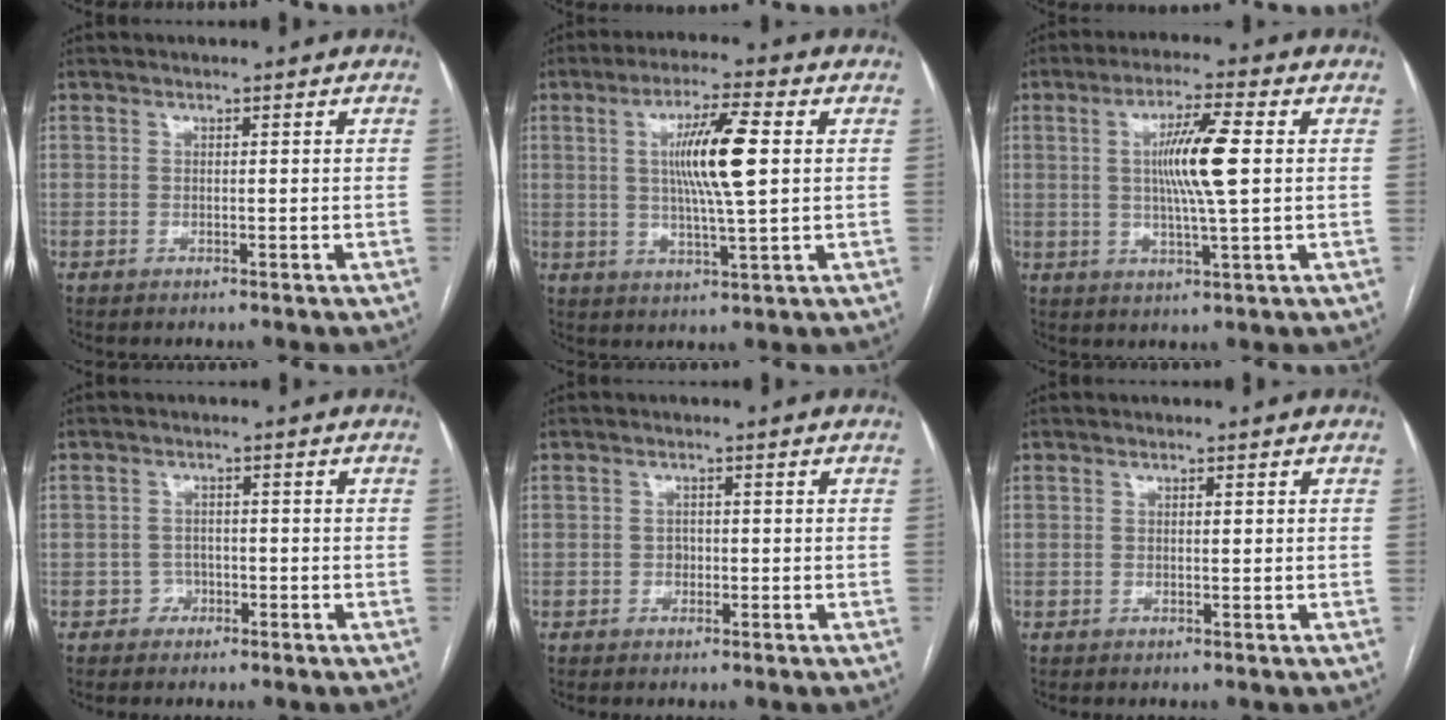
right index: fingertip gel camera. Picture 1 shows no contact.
{"total": 10.2, "force": [1.7, 0.5, 10.0], "torque": [-0.182, 0.001, 0.031]}
{"total": 9.0, "force": [1.1, 0.2, 8.9], "torque": [-0.164, 0.000, 0.020]}
{"total": 2.1, "force": [-1.1, 1.8, -0.1], "torque": [0.012, 0.012, -0.022]}
{"total": 1.2, "force": [-0.3, 1.1, 0.5], "torque": [-0.005, 0.007, -0.001]}
{"total": 0.6, "force": [0.1, 0.1, 0.5], "torque": [-0.009, 0.001, 0.002]}